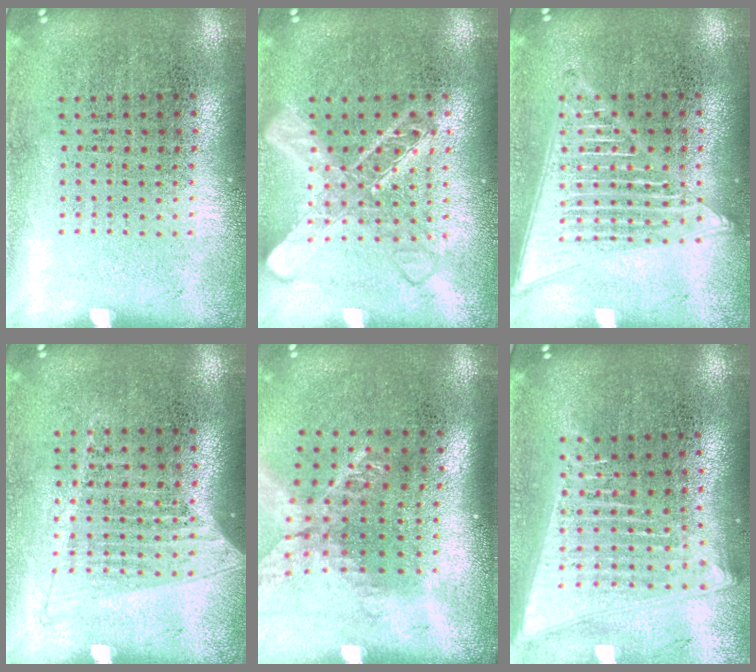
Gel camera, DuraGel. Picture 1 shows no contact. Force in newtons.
{"total": 2.9, "press": 2.9, "slide": 0.5}
{"total": 2.1, "press": 2.1, "slide": 0.2}
{"total": 1.2, "press": 1.1, "slide": 0.5}
{"total": 1.7, "press": 1.3, "slide": 1.0}
{"total": 2.1, "press": 1.8, "slide": 1.0}